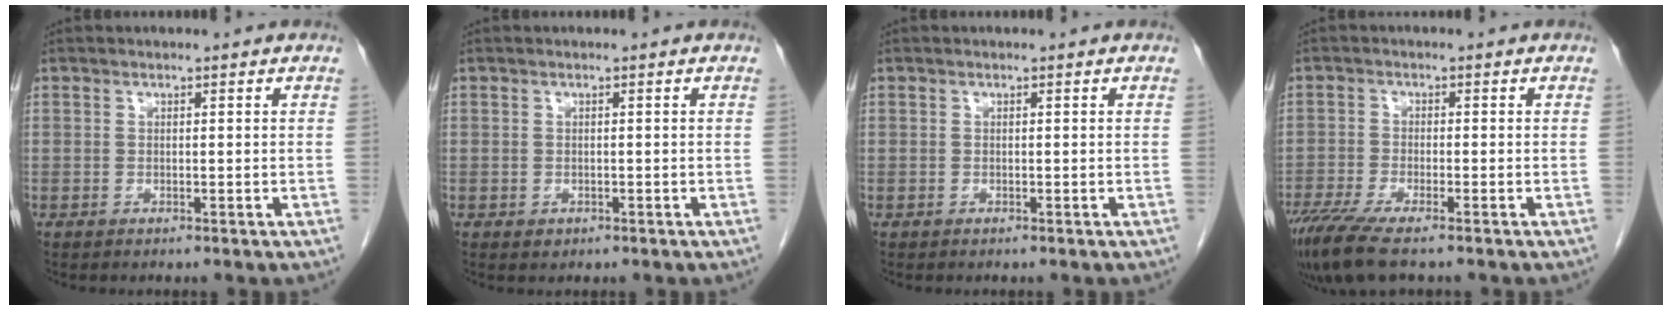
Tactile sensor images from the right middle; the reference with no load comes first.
{"total": 0.8, "force": [-0.3, 0.7, 0.3], "torque": [-0.005, 0.001, -0.001]}
{"total": 0.0}
{"total": 8.0, "force": [-5.9, 1.1, 5.2], "torque": [-0.094, -0.020, -0.103]}